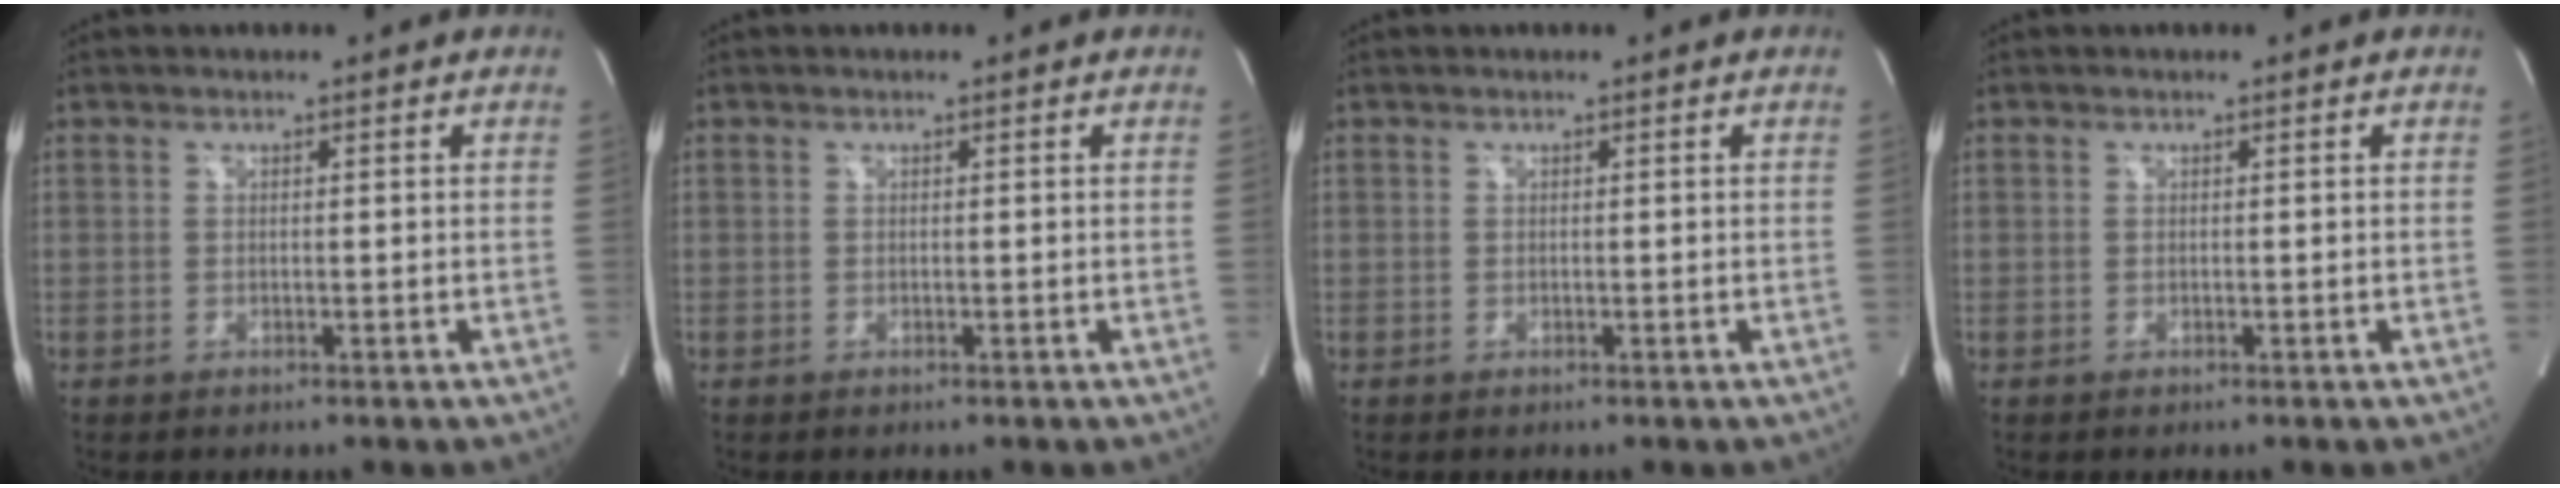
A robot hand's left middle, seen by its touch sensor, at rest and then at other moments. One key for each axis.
{"total": 0.0}
{"total": 0.0}
{"total": 0.0}